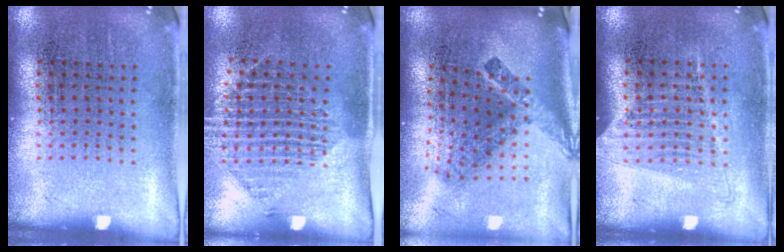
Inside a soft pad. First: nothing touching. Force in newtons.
{"total": 1.6, "press": 1.3, "slide": 0.9}
{"total": 2.4, "press": 1.5, "slide": 1.9}
{"total": 1.0, "press": 0.9, "slide": 0.5}